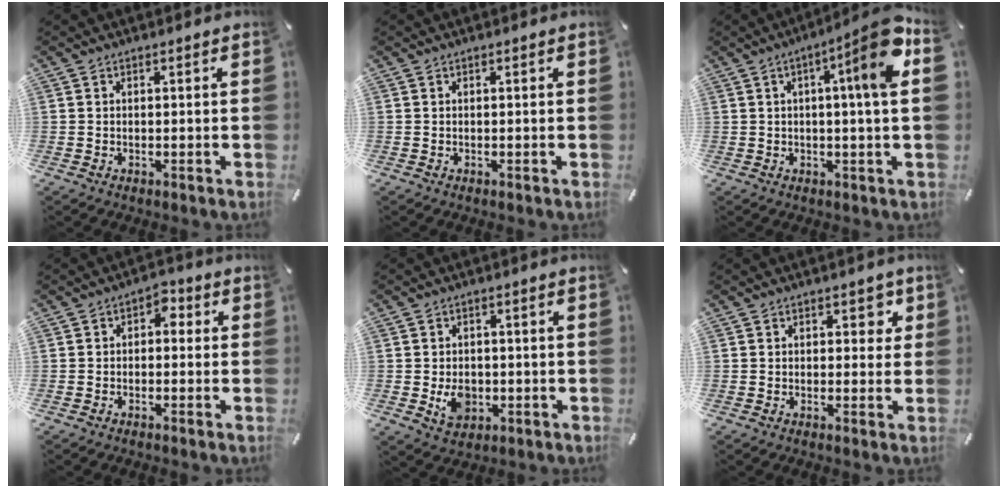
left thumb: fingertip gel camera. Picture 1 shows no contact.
{"total": 0.0}
{"total": 12.3, "force": [3.6, 1.0, 11.7], "torque": [-0.170, -0.017, 0.048]}
{"total": 3.1, "force": [-1.5, 2.2, 1.6], "torque": [-0.028, 0.020, -0.032]}
{"total": 6.1, "force": [-1.2, 4.9, 3.4], "torque": [-0.055, -0.001, -0.021]}
{"total": 3.5, "force": [1.0, 2.6, 2.3], "torque": [-0.008, -0.005, 0.005]}